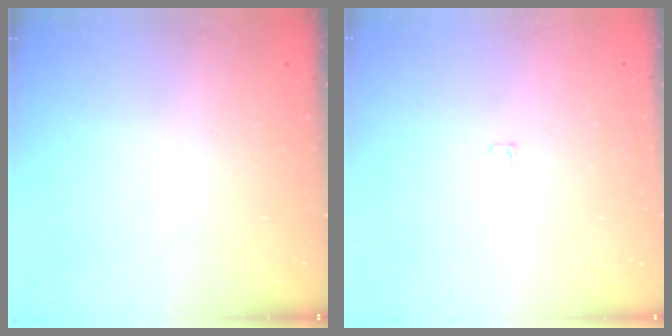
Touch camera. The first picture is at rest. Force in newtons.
{"total": 2.4, "press": 2.4, "slide": 0.2}